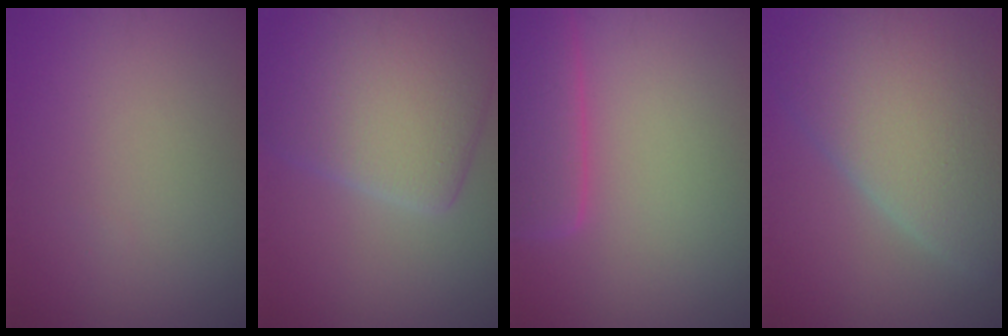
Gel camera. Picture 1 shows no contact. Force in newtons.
{"total": 8.4, "press": 8.4, "slide": 0.2}
{"total": 4.4, "press": 4.4, "slide": 0.4}
{"total": 9.6, "press": 9.6, "slide": 0.6}